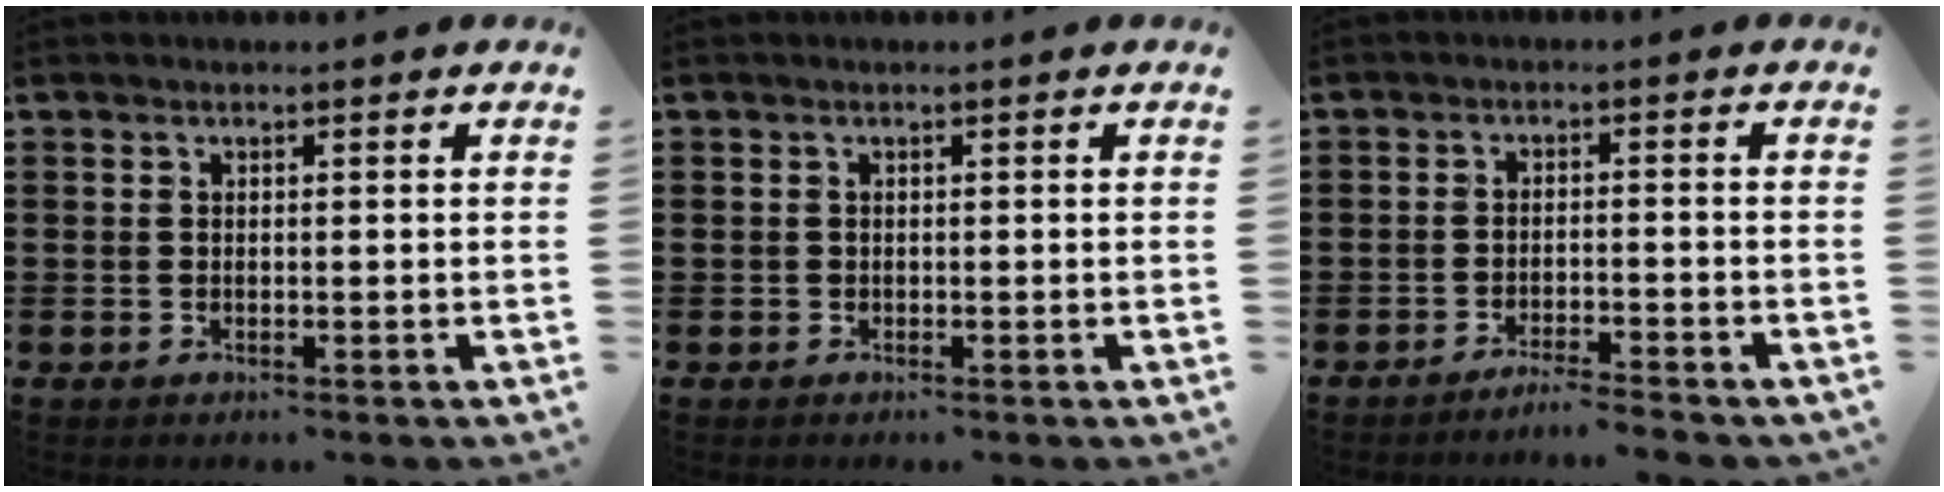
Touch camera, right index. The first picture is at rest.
{"total": 0.0}
{"total": 3.1, "force": [-2.9, -0.4, 0.7], "torque": [-0.016, -0.002, -0.060]}